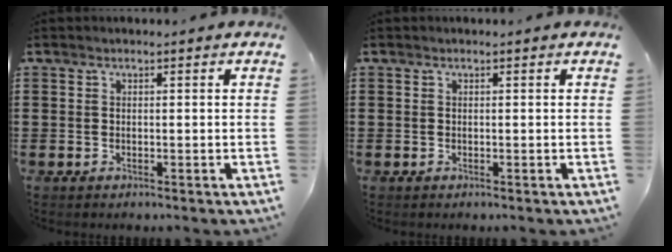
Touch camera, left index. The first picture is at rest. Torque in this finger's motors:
{"motor_torque": [0.00, 0.00, 0.00, 0.00]}